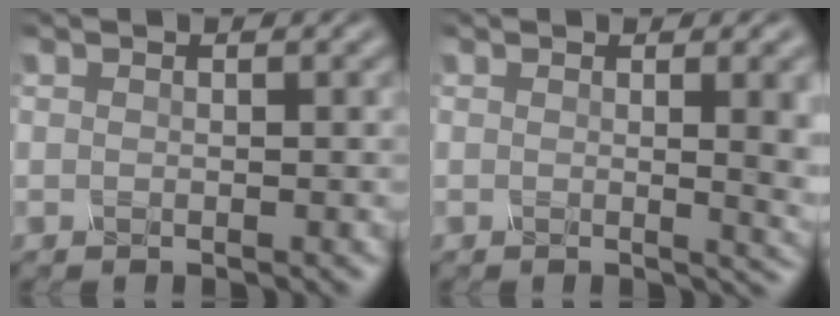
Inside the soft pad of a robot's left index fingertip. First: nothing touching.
{"total": 5.9, "force": [0.5, 2.1, 5.5], "torque": [-0.041, -0.001, 0.009]}